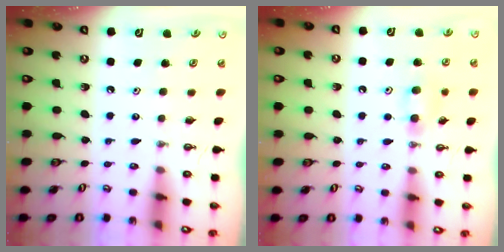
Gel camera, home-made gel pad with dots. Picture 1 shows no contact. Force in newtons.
{"total": 6.3, "press": 6.2, "slide": 1.3}